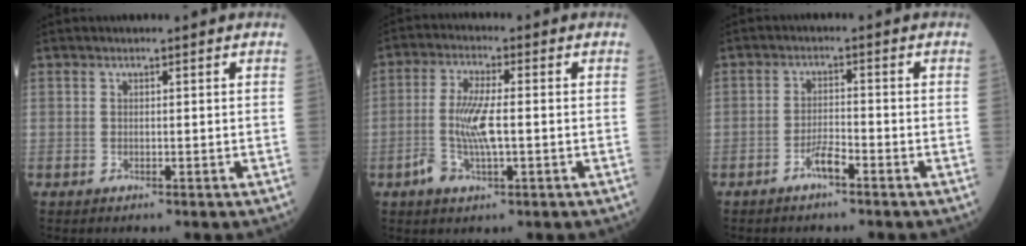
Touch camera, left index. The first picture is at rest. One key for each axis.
{"total": 6.7, "fx": -1.2, "fy": 1.7, "fz": 6.4, "tx": -0.141, "ty": -0.002, "tz": -0.025}
{"total": 2.9, "fx": -2.1, "fy": 0.4, "fz": 1.9, "tx": -0.039, "ty": 0.000, "tz": -0.041}